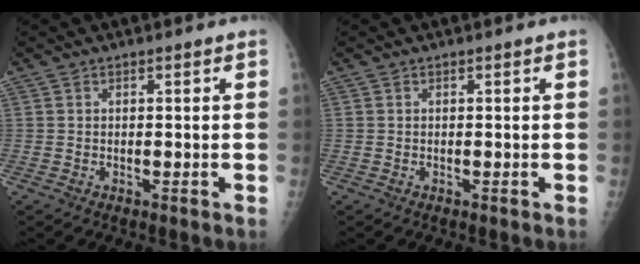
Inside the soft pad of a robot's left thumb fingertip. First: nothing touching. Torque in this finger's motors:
{"motor_torque": [0.00, 0.00, 0.01, 0.01, 0.00]}